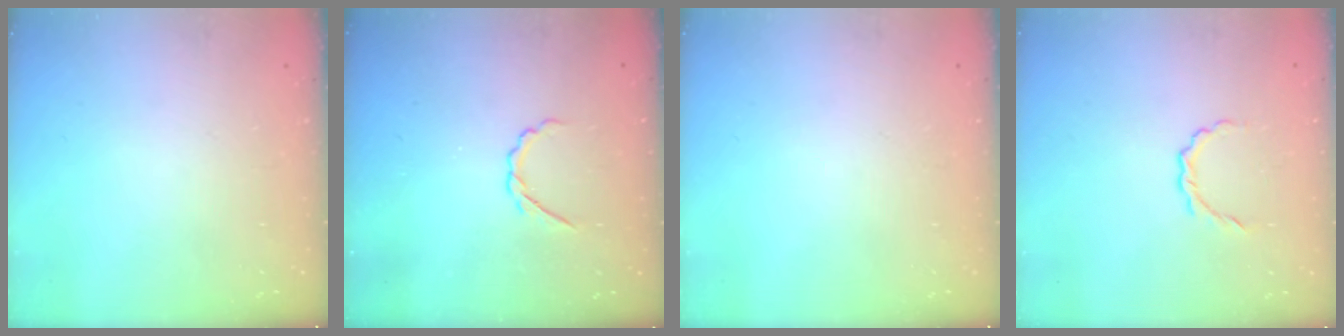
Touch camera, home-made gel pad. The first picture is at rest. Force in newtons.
{"total": 2.4, "press": 2.3, "slide": 0.7}
{"total": 0.0}
{"total": 3.6, "press": 3.4, "slide": 1.2}